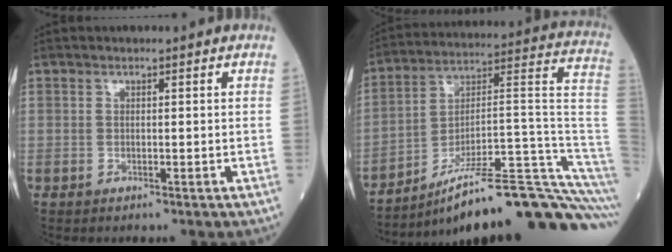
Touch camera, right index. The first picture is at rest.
{"total": 25.0, "force": [-19.1, -0.2, 16.1], "torque": [-0.126, 0.043, -0.290]}